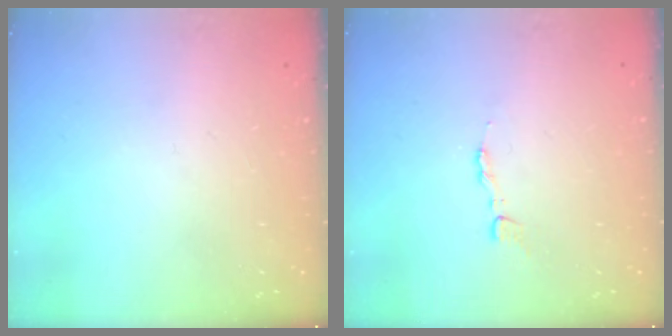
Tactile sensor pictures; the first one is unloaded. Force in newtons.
{"total": 2.8, "press": 2.8, "slide": 0.4}